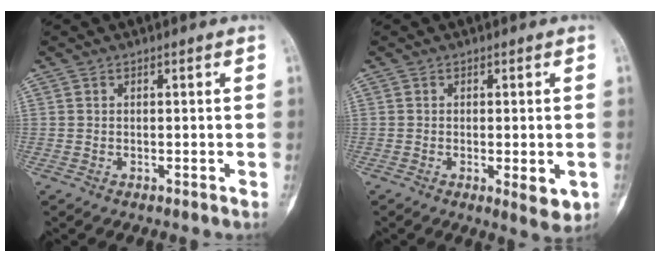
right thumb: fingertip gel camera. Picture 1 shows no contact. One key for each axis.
{"total": 5.2, "fx": -1.4, "fy": 1.8, "fz": 4.7, "tx": -0.058, "ty": -0.011, "tz": -0.014}